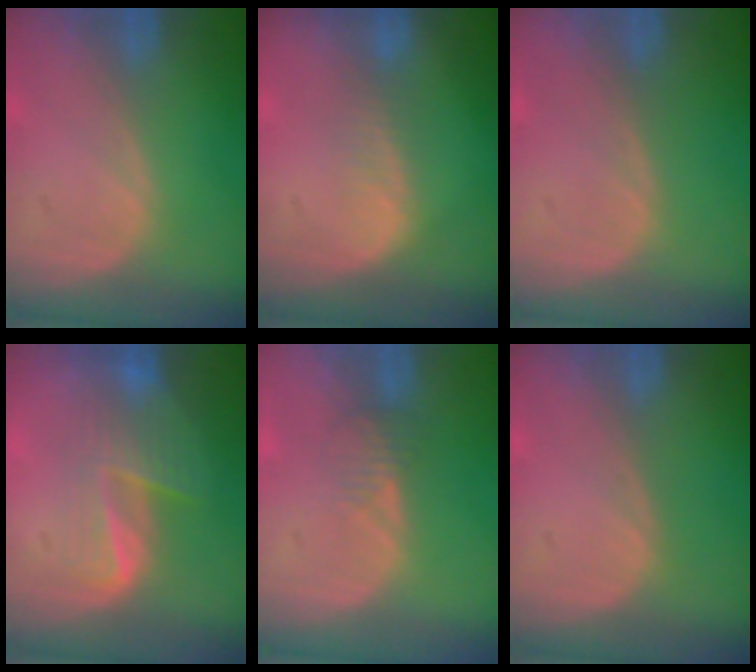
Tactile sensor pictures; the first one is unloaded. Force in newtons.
{"total": 2.0, "press": 2.0, "slide": 0.1}
{"total": 0.0}
{"total": 6.0, "press": 5.7, "slide": 1.8}
{"total": 1.6, "press": 1.6, "slide": 0.2}
{"total": 0.0}